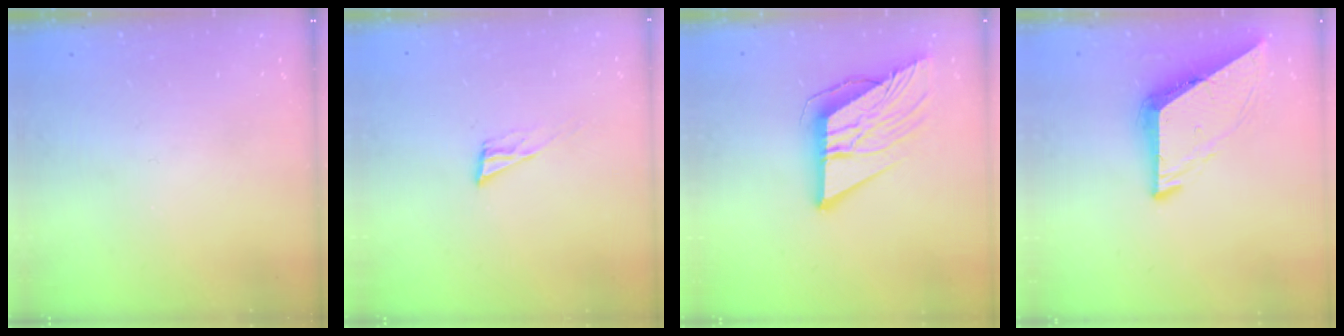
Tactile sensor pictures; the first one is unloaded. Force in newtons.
{"total": 5.9, "press": 5.8, "slide": 0.7}
{"total": 11.3, "press": 11.2, "slide": 1.5}
{"total": 7.8, "press": 7.8, "slide": 0.6}